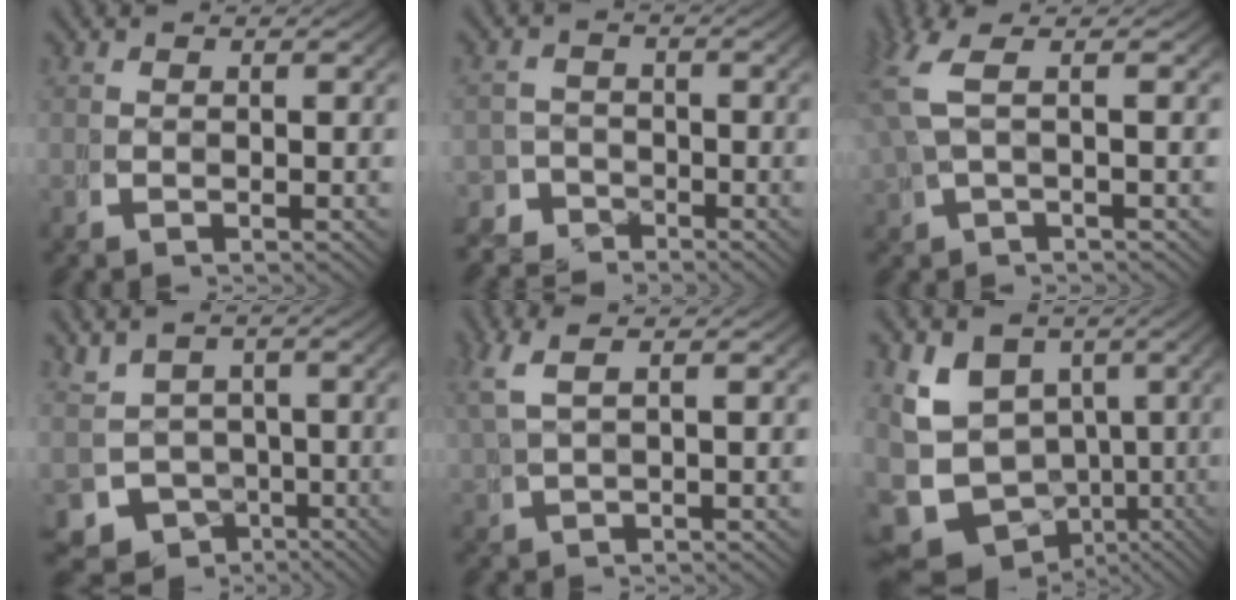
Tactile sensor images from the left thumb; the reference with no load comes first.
{"total": 3.4, "force": [-2.9, 1.8, 0.2], "torque": [0.020, -0.016, -0.053]}
{"total": 4.2, "force": [1.3, 1.2, 3.8], "torque": [-0.085, 0.008, 0.028]}
{"total": 11.1, "force": [-4.4, 9.4, 4.0], "torque": [-0.083, -0.058, -0.065]}
{"total": 3.2, "force": [1.9, 0.7, 2.4], "torque": [-0.051, 0.007, 0.041]}
{"total": 13.2, "force": [-2.6, 10.3, 7.8], "torque": [-0.167, -0.065, -0.018]}